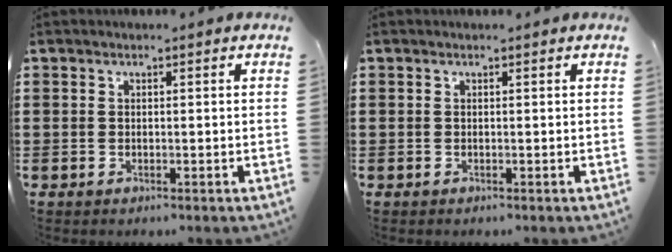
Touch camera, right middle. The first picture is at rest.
{"total": 0.0}